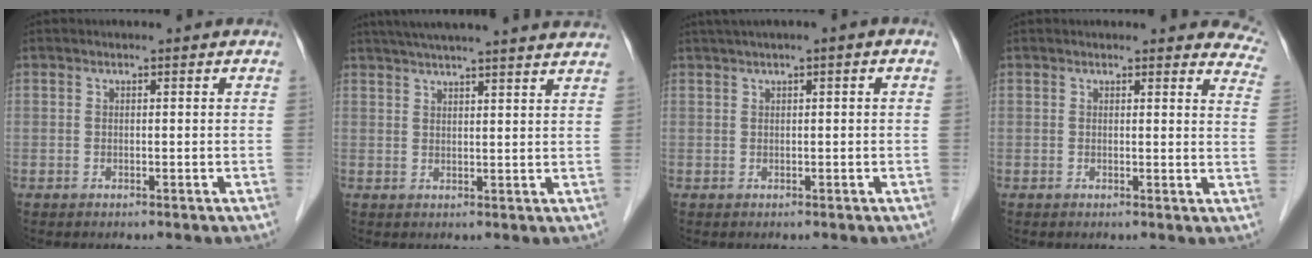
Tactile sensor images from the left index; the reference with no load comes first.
{"total": 18.9, "force": [16.9, 0.5, 8.5], "torque": [-0.139, 0.026, 0.219]}
{"total": 2.4, "force": [1.1, 0.0, 2.2], "torque": [-0.043, 0.015, 0.022]}
{"total": 10.2, "force": [9.6, 2.5, 2.4], "torque": [0.015, -0.032, 0.066]}